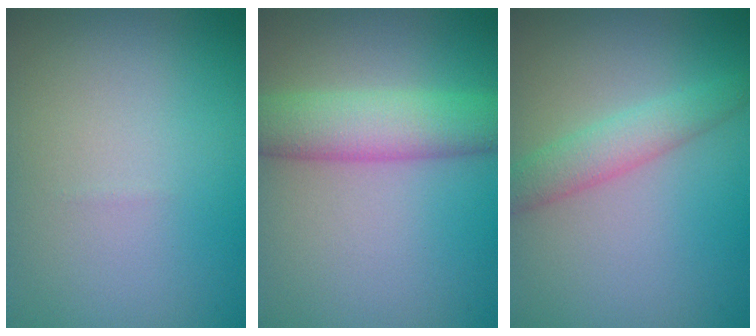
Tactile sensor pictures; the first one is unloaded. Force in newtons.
{"total": 5.3, "press": 5.3, "slide": 0.1}
{"total": 2.7, "press": 2.7, "slide": 0.1}